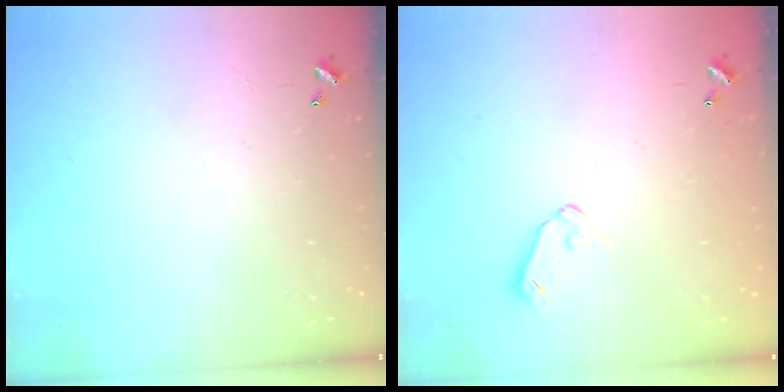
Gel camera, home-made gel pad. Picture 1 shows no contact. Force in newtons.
{"total": 5.8, "press": 5.8, "slide": 0.5}